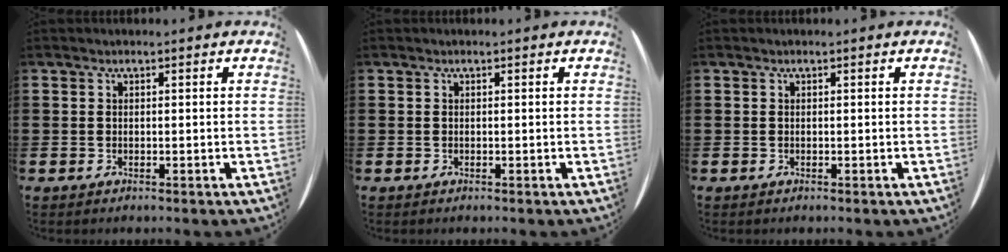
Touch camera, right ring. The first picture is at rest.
{"total": 0.0}
{"total": 0.0}